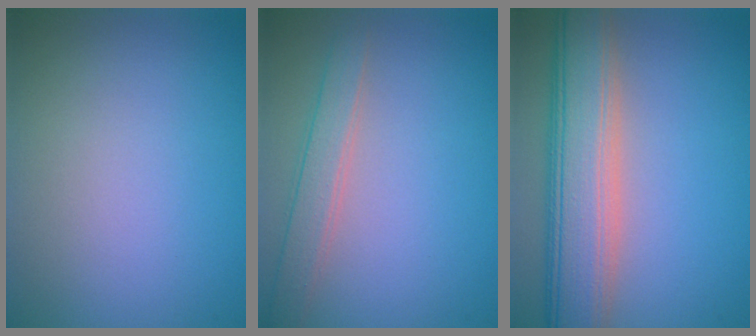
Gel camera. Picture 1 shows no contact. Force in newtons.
{"total": 2.6, "press": 2.6, "slide": 0.1}
{"total": 8.2, "press": 8.2, "slide": 0.8}